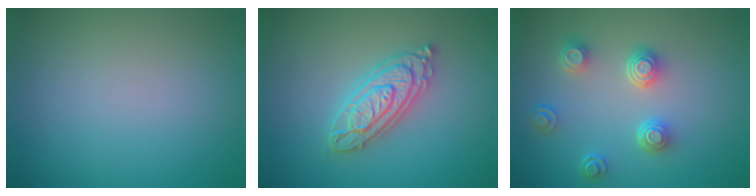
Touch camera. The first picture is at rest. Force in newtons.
{"total": 4.1, "press": 4.1, "slide": 0.7}
{"total": 3.8, "press": 3.0, "slide": 2.4}